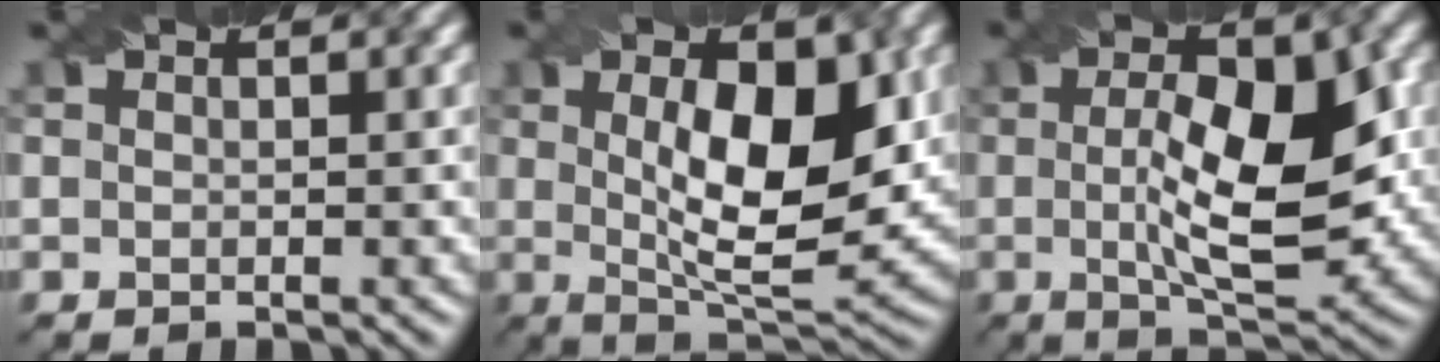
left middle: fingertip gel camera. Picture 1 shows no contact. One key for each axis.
{"total": 10.1, "fx": 1.3, "fy": 4.0, "fz": 9.2, "tx": -0.136, "ty": -0.001, "tz": 0.025}
{"total": 9.8, "fx": 0.1, "fy": 3.4, "fz": 9.2, "tx": -0.140, "ty": 0.003, "tz": 0.003}